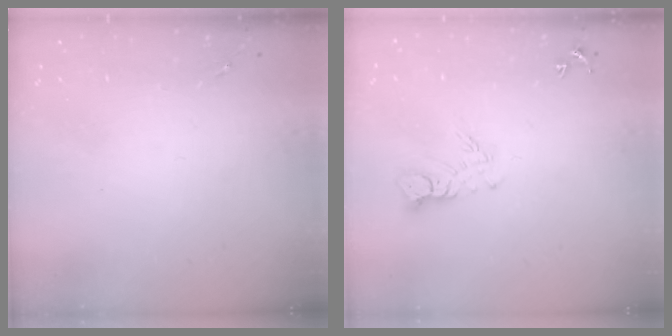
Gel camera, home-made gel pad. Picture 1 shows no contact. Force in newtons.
{"total": 6.7, "press": 6.7, "slide": 0.6}